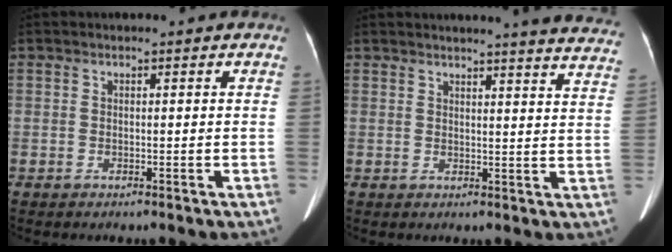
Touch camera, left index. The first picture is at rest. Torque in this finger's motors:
{"motor_torque": [0.24, -0.54, 0.06, 0.04]}